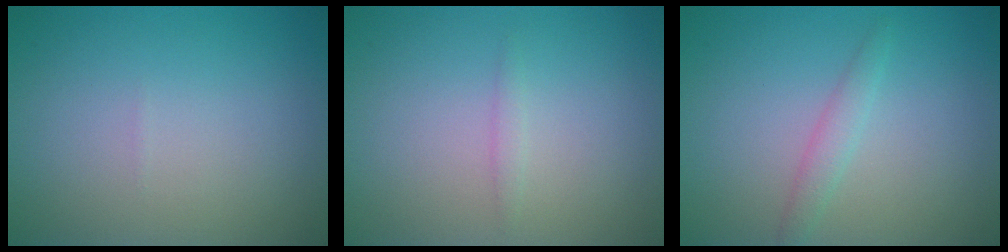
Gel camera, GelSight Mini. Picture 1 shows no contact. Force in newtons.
{"total": 0.7, "press": 0.7, "slide": 0.1}
{"total": 1.4, "press": 1.4, "slide": 0.1}